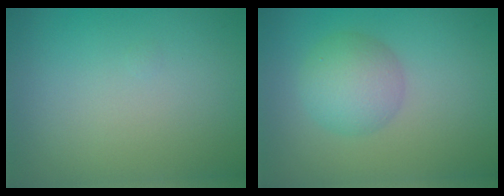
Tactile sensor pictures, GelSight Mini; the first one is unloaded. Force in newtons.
{"total": 4.0, "press": 4.0, "slide": 0.1}